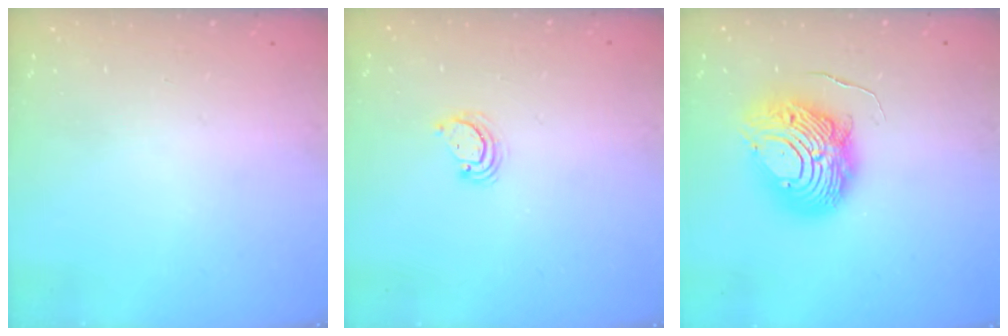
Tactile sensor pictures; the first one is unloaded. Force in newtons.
{"total": 4.0, "press": 4.0, "slide": 0.4}
{"total": 12.2, "press": 12.2, "slide": 1.2}